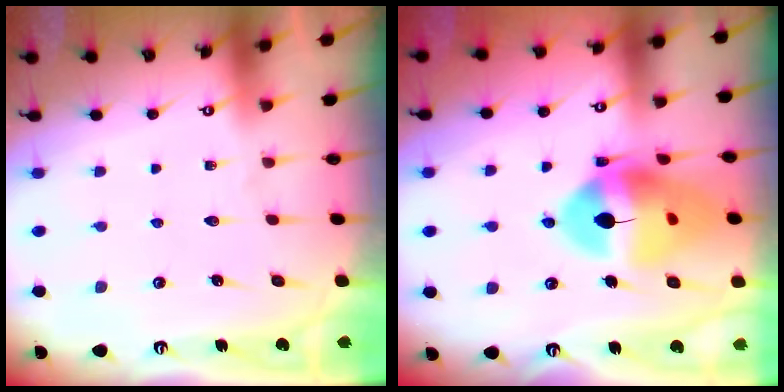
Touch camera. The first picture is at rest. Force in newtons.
{"total": 18.7, "press": 18.6, "slide": 2.6}